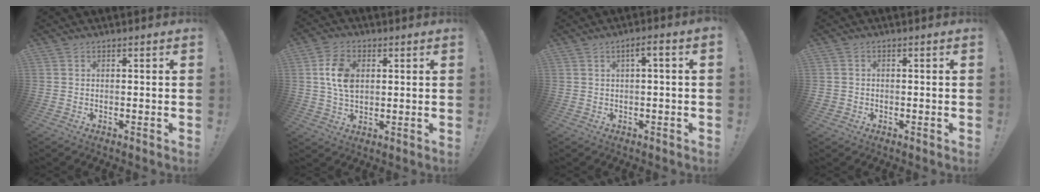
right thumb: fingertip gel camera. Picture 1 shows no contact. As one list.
[{"total": 9.9, "force": [2.0, 7.1, 6.6], "torque": [-0.123, 0.009, 0.041]}, {"total": 3.5, "force": [1.4, 0.2, 3.2], "torque": [-0.053, -0.003, 0.019]}, {"total": 1.9, "force": [-0.6, 1.6, 0.8], "torque": [-0.019, 0.006, -0.009]}]